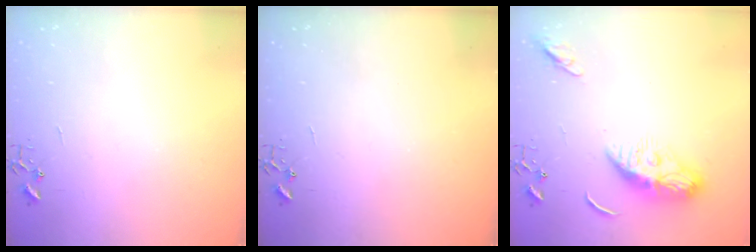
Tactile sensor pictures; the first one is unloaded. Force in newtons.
{"total": 0.0}
{"total": 11.4, "press": 11.3, "slide": 1.0}